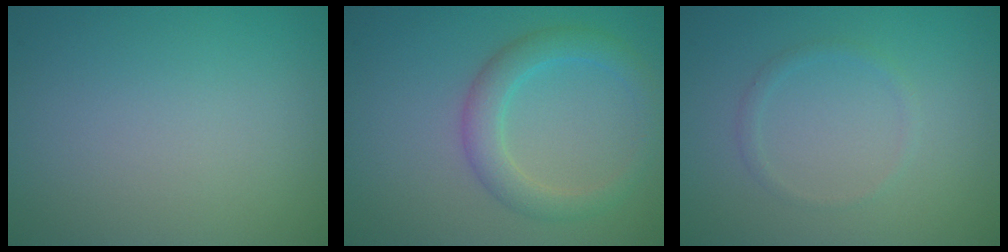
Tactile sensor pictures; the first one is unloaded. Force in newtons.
{"total": 3.4, "press": 3.3, "slide": 0.3}
{"total": 0.9, "press": 0.9, "slide": 0.1}